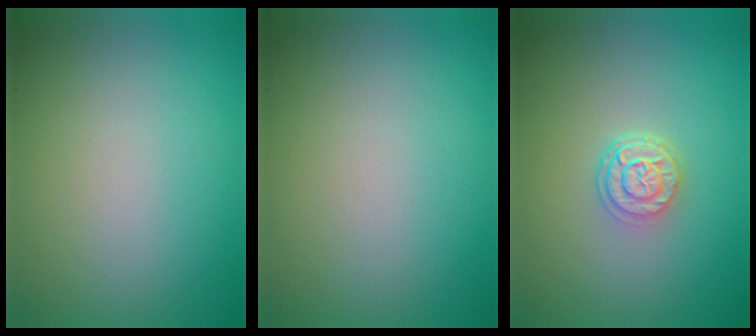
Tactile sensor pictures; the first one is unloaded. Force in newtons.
{"total": 0.0}
{"total": 2.8, "press": 2.1, "slide": 1.8}